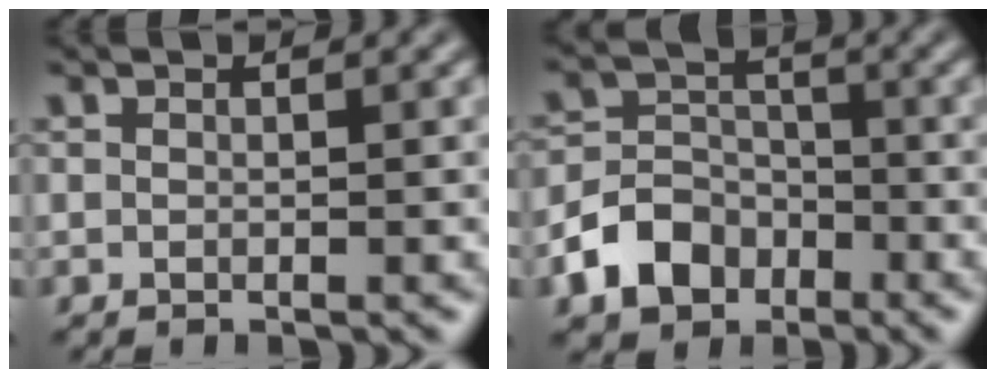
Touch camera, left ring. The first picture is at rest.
{"total": 5.3, "force": [-2.8, 4.0, 2.1], "torque": [-0.036, -0.001, -0.060]}